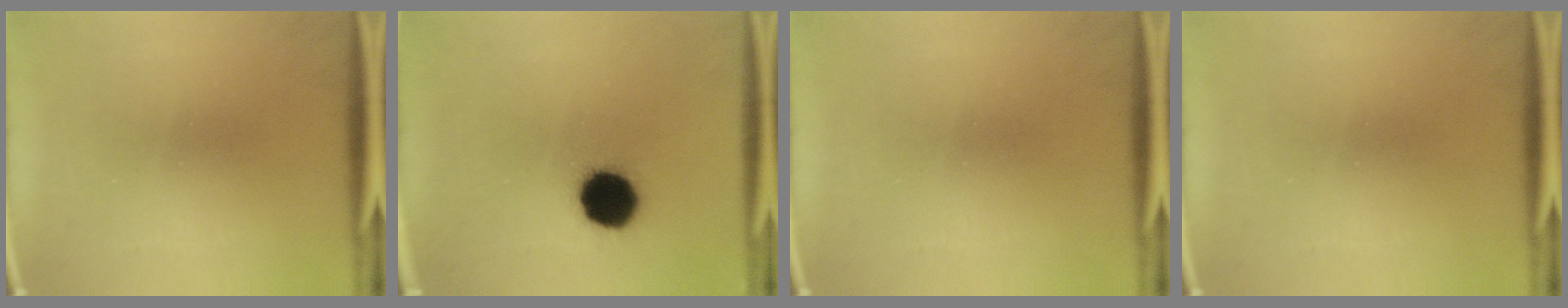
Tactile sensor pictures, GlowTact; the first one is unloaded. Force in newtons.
{"total": 12.1}
{"total": 0.0}
{"total": 0.0}